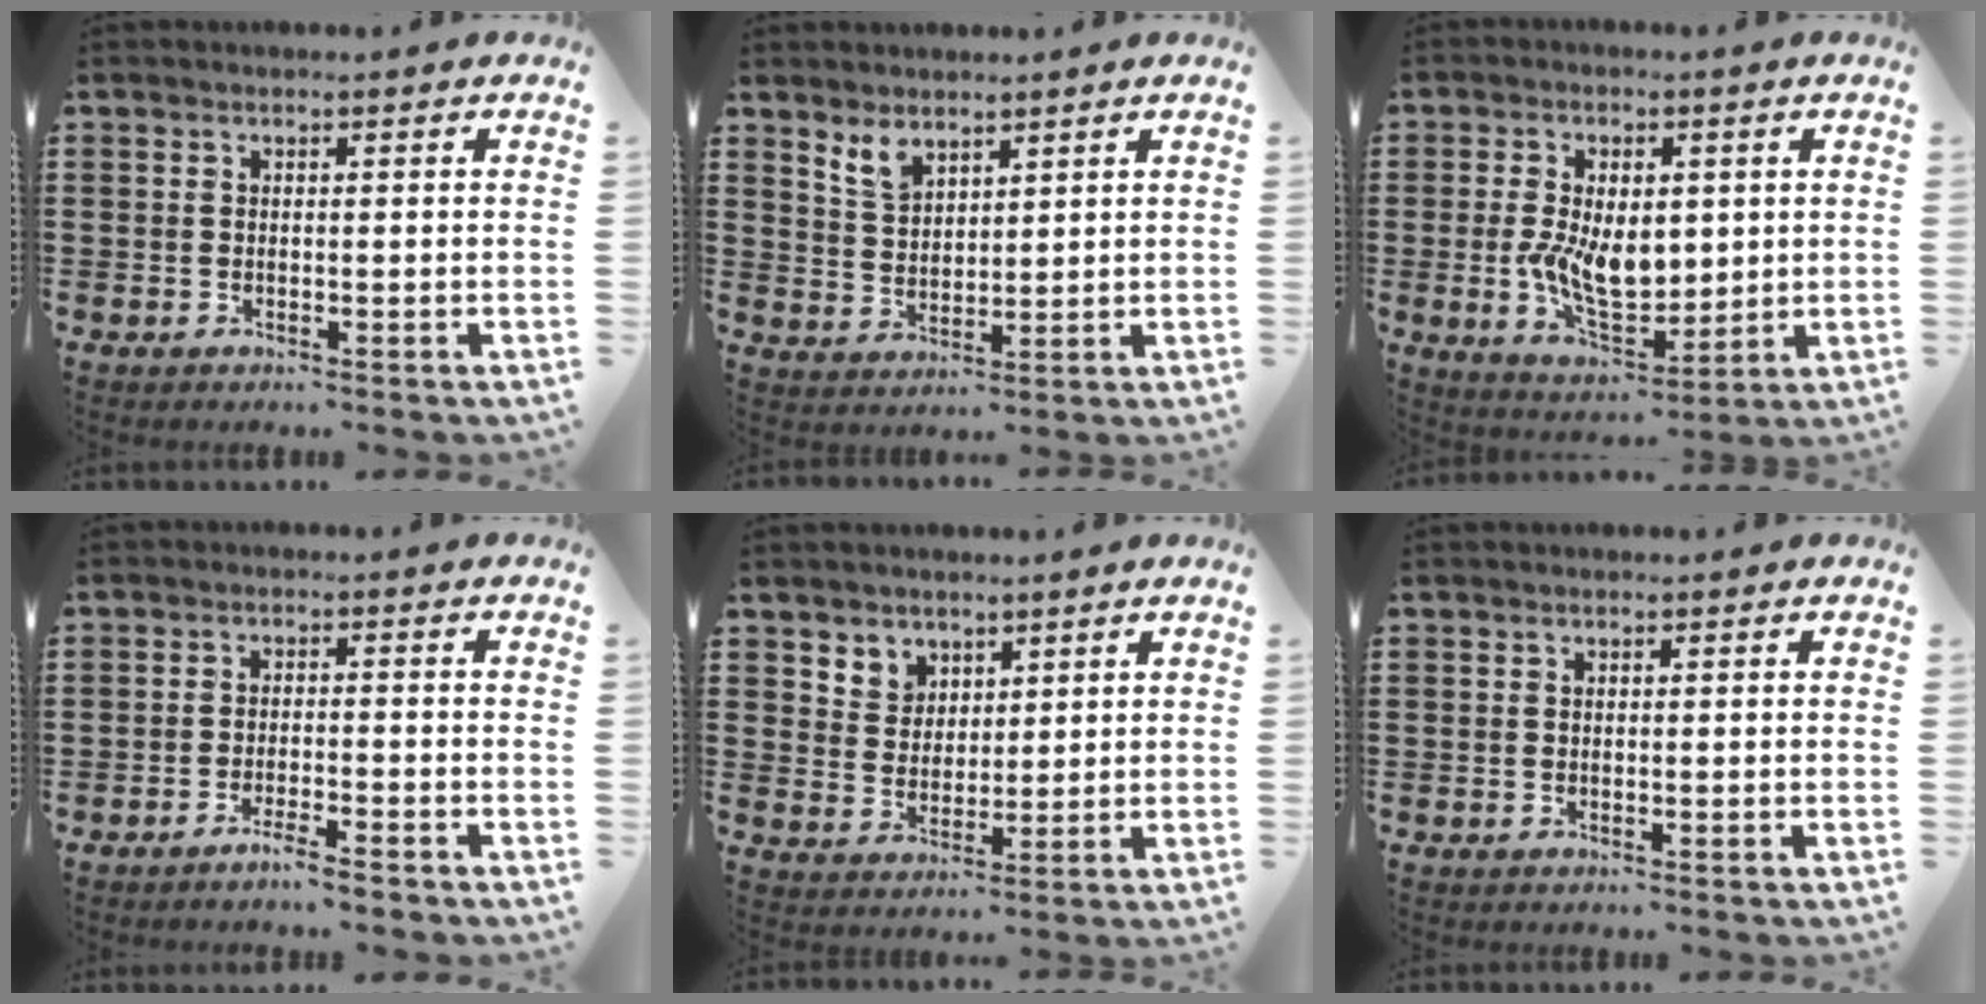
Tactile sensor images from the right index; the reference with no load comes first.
{"total": 3.8, "force": [3.1, 1.8, 1.4], "torque": [-0.038, 0.002, 0.058]}
{"total": 9.1, "force": [0.3, 5.6, 7.2], "torque": [-0.140, 0.000, 0.006]}
{"total": 2.6, "force": [-2.3, -0.1, 1.2], "torque": [-0.020, 0.003, -0.043]}
{"total": 4.5, "force": [3.0, 3.3, 0.0], "torque": [-0.020, 0.004, 0.057]}
{"total": 0.0}